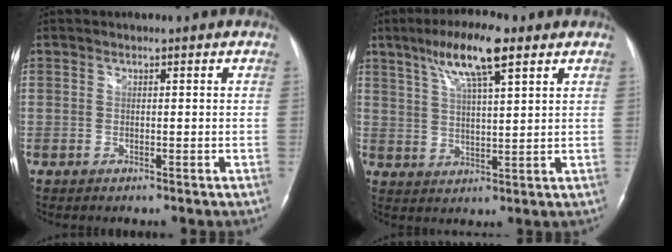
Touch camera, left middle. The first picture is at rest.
{"total": 10.2, "force": [6.1, 1.4, 8.0], "torque": [-0.152, 0.013, 0.105]}